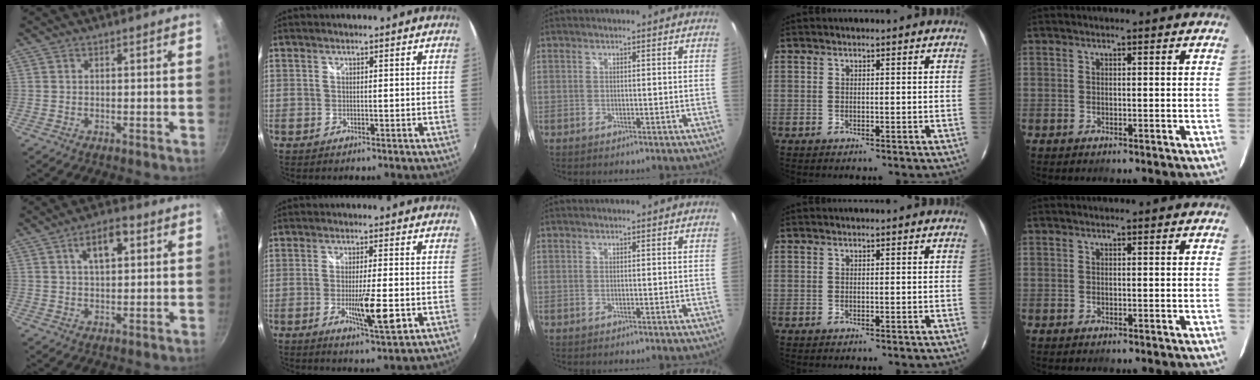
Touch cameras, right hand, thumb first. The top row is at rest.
{"thumb": {"total": 7.3, "force": [2.6, 3.7, 5.8], "torque": [-0.074, 0.008, 0.041]}, "index": {"total": 8.0, "force": [-2.4, 0.8, 7.6], "torque": [-0.131, -0.019, -0.038]}}